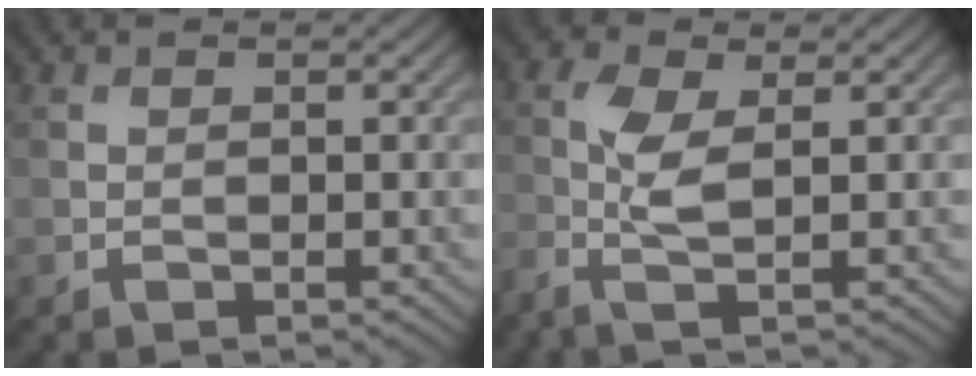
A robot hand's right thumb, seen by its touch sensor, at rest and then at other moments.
{"total": 3.5, "force": [-0.3, 0.7, 3.4], "torque": [-0.088, 0.003, -0.014]}